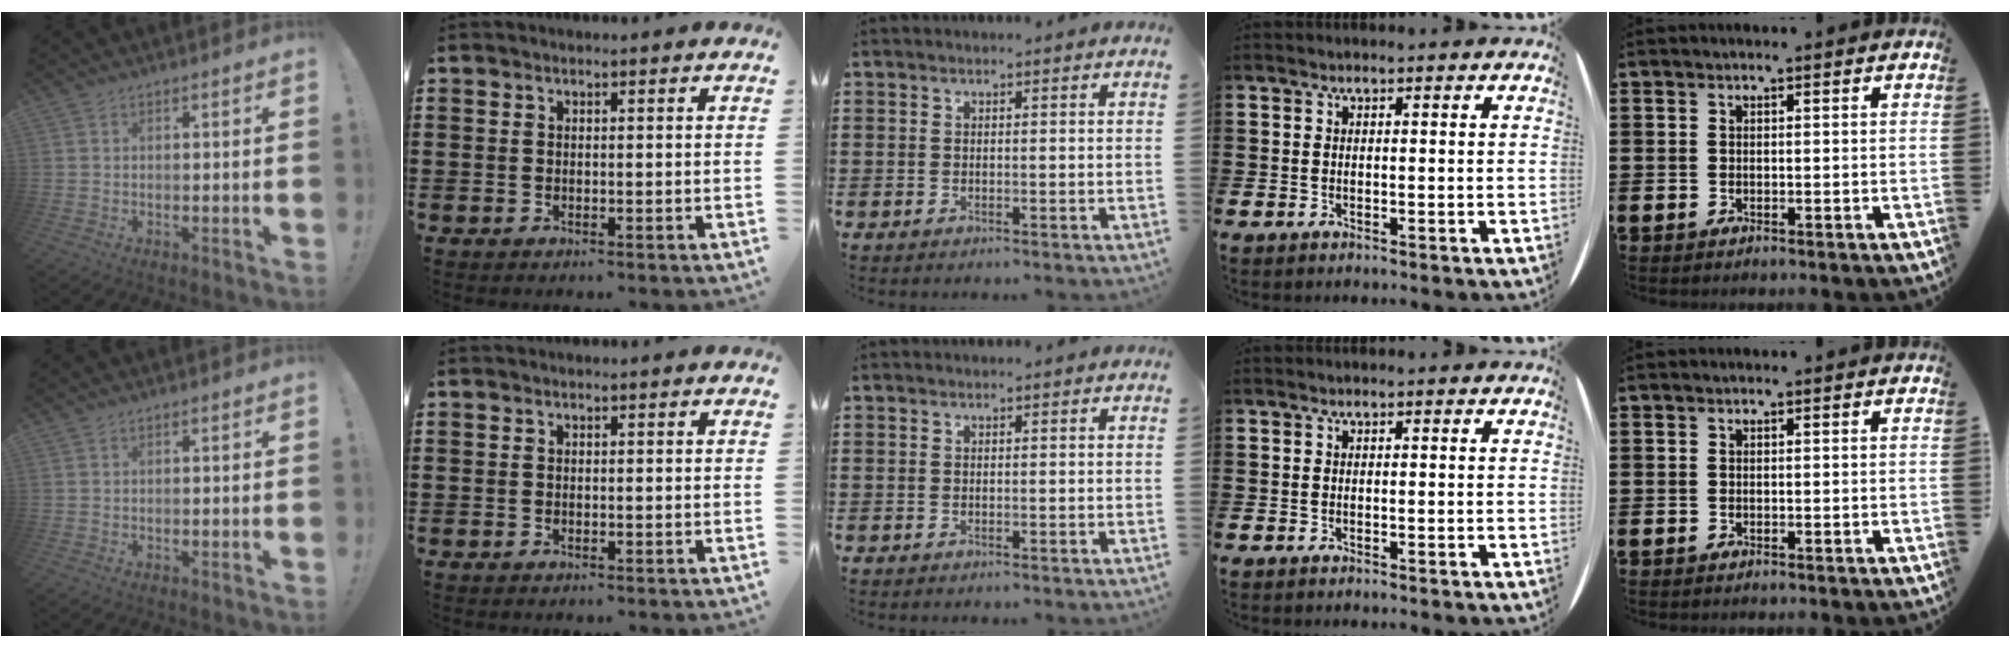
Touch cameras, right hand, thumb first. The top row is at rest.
{}